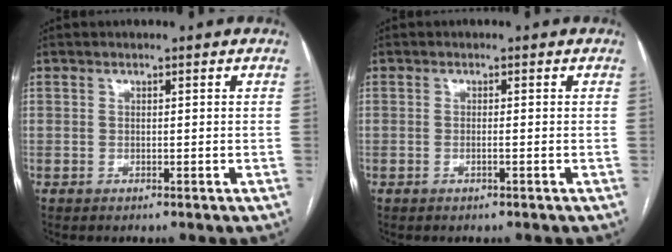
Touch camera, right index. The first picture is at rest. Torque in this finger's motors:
{"motor_torque": [-0.15, 0.02, 0.03, 0.00]}